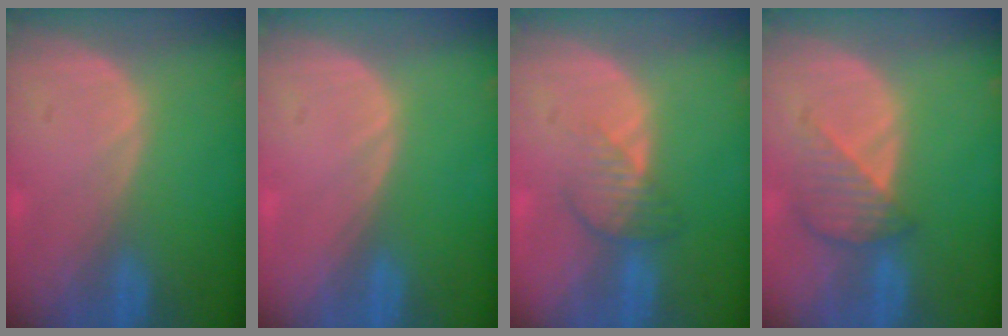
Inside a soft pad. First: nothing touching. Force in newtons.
{"total": 0.0}
{"total": 4.0, "press": 3.4, "slide": 2.1}
{"total": 4.6, "press": 4.2, "slide": 1.8}